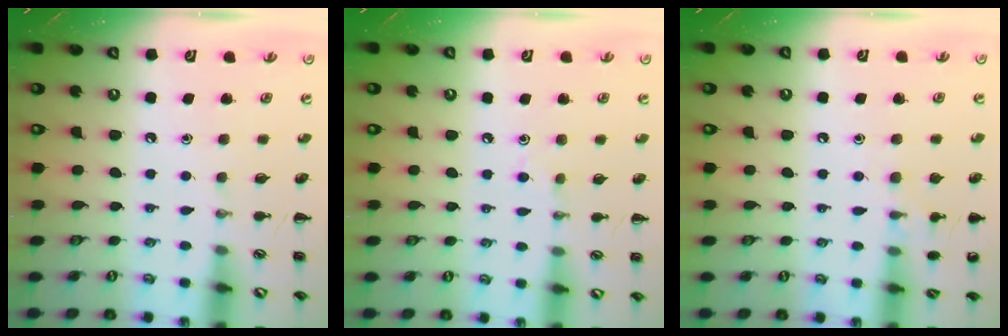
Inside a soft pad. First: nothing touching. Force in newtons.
{"total": 2.7, "press": 2.5, "slide": 0.9}
{"total": 6.6, "press": 6.3, "slide": 1.9}